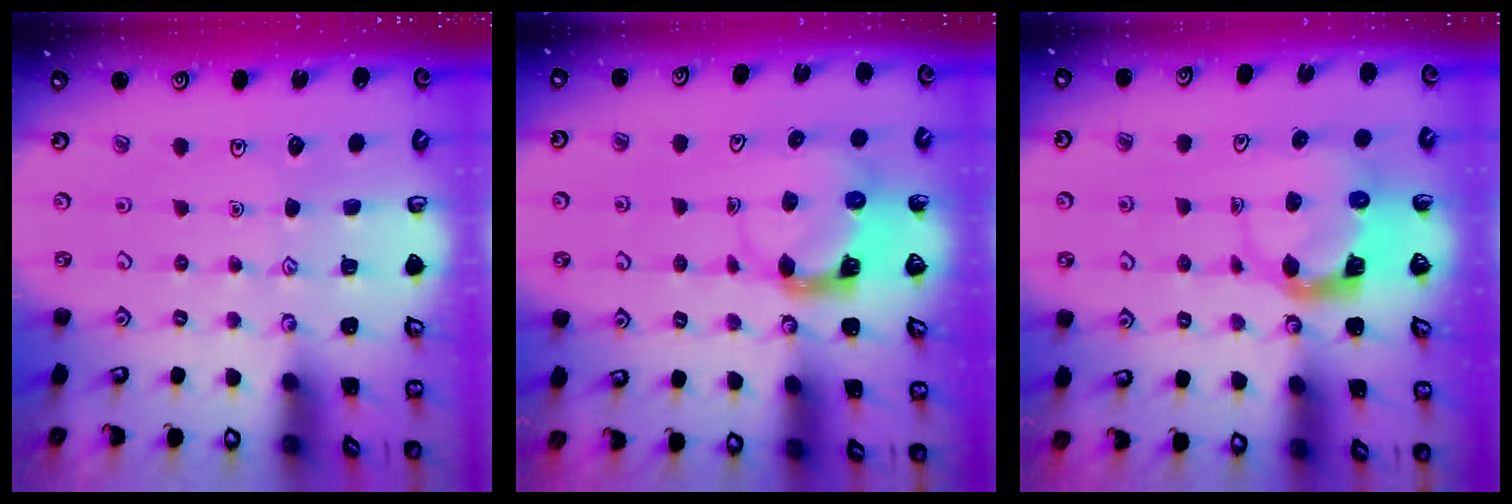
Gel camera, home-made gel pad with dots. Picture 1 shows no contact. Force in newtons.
{"total": 4.0, "press": 4.0, "slide": 0.6}
{"total": 3.6, "press": 3.6, "slide": 0.7}